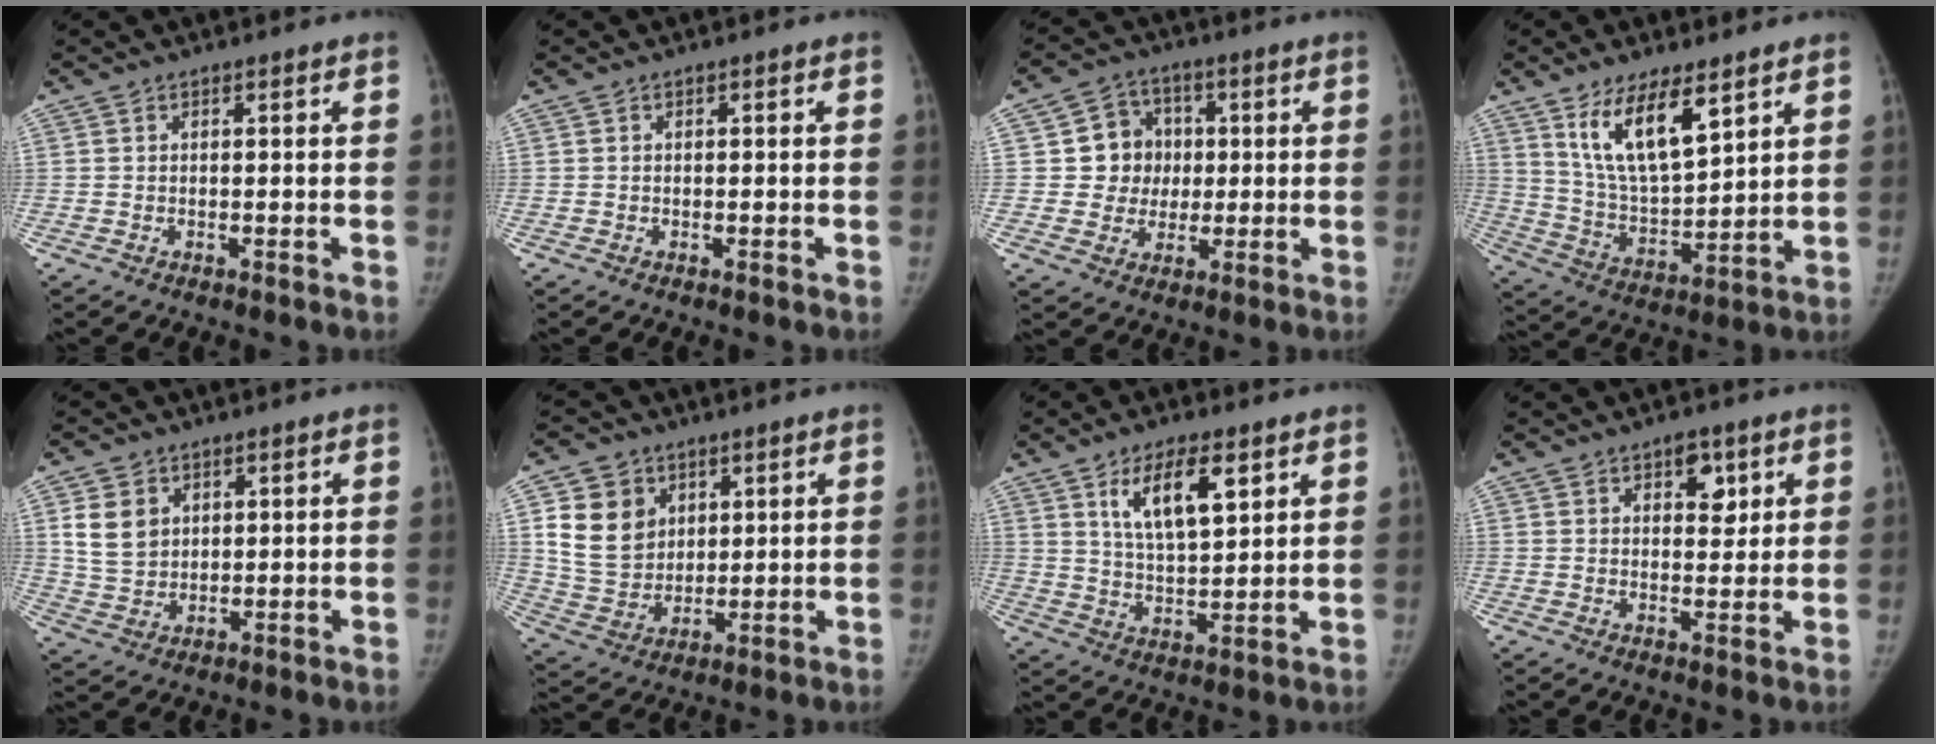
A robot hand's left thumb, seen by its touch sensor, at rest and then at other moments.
{"total": 0.0}
{"total": 8.9, "force": [0.9, 8.4, 2.7], "torque": [0.004, 0.011, 0.012]}
{"total": 13.5, "force": [7.7, 5.0, 9.8], "torque": [-0.154, -0.047, 0.156]}
{"total": 7.4, "force": [2.6, 5.7, 3.8], "torque": [-0.053, -0.010, 0.059]}
{"total": 11.9, "force": [4.3, 9.6, 5.7], "torque": [-0.073, -0.016, 0.093]}
{"total": 10.8, "force": [5.3, 4.4, 8.4], "torque": [-0.131, -0.027, 0.101]}
{"total": 5.1, "force": [2.5, 3.0, 3.3], "torque": [-0.019, -0.012, 0.033]}